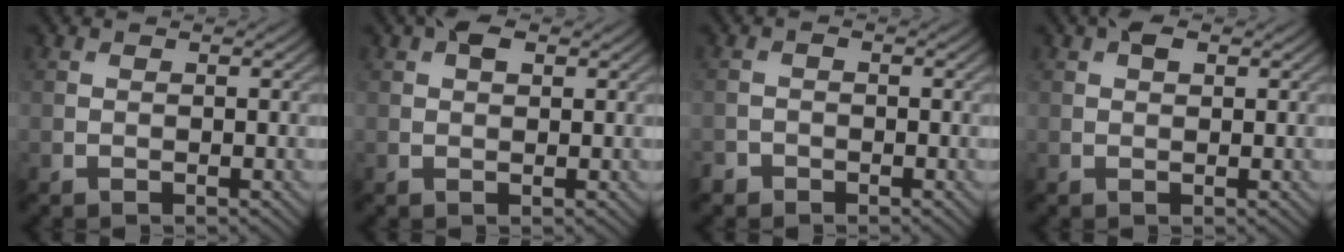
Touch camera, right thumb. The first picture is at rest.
{"total": 2.3, "force": [1.1, 1.2, 1.5], "torque": [-0.027, 0.006, 0.017]}
{"total": 1.4, "force": [-1.2, 0.7, 0.0], "torque": [0.001, 0.002, -0.024]}
{"total": 1.7, "force": [0.9, 1.0, 1.1], "torque": [-0.020, 0.006, 0.013]}